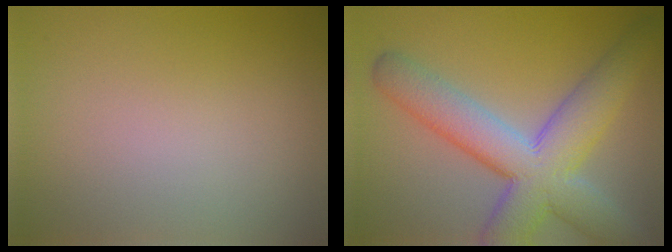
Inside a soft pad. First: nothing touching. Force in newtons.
{"total": 9.6, "press": 9.6, "slide": 0.8}